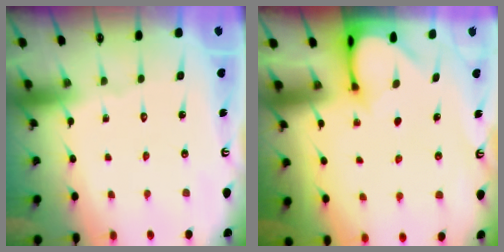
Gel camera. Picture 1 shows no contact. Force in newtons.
{"total": 3.5, "press": 3.4, "slide": 0.3}